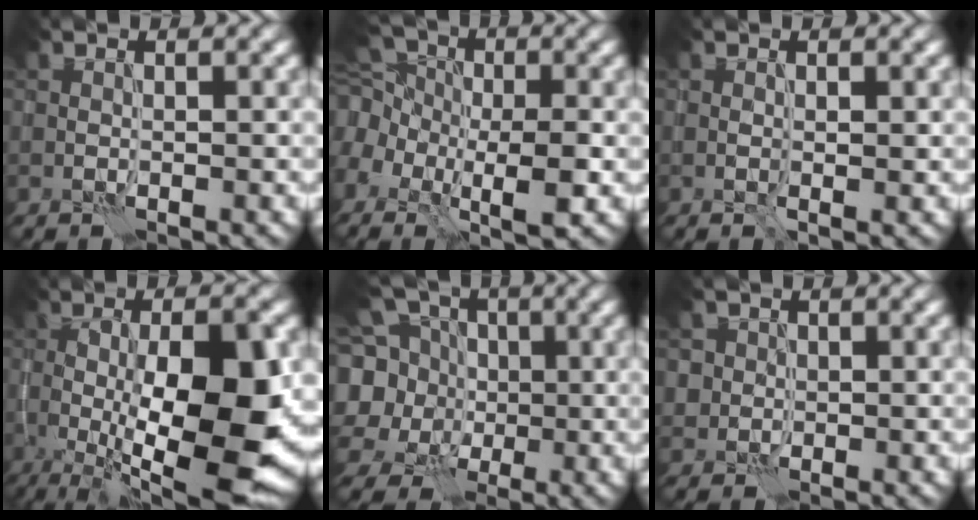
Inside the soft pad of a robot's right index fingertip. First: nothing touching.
{"total": 8.5, "force": [-1.9, 5.5, 6.2], "torque": [-0.134, -0.009, -0.027]}
{"total": 0.7, "force": [0.2, 0.3, 0.6], "torque": [-0.011, -0.006, 0.005]}
{"total": 13.7, "force": [-0.7, 4.5, 12.9], "torque": [-0.195, -0.013, -0.007]}
{"total": 10.1, "force": [2.1, 8.8, 4.6], "torque": [-0.115, 0.014, 0.009]}
{"total": 2.0, "force": [0.6, 1.9, -0.1], "torque": [0.009, 0.003, 0.004]}